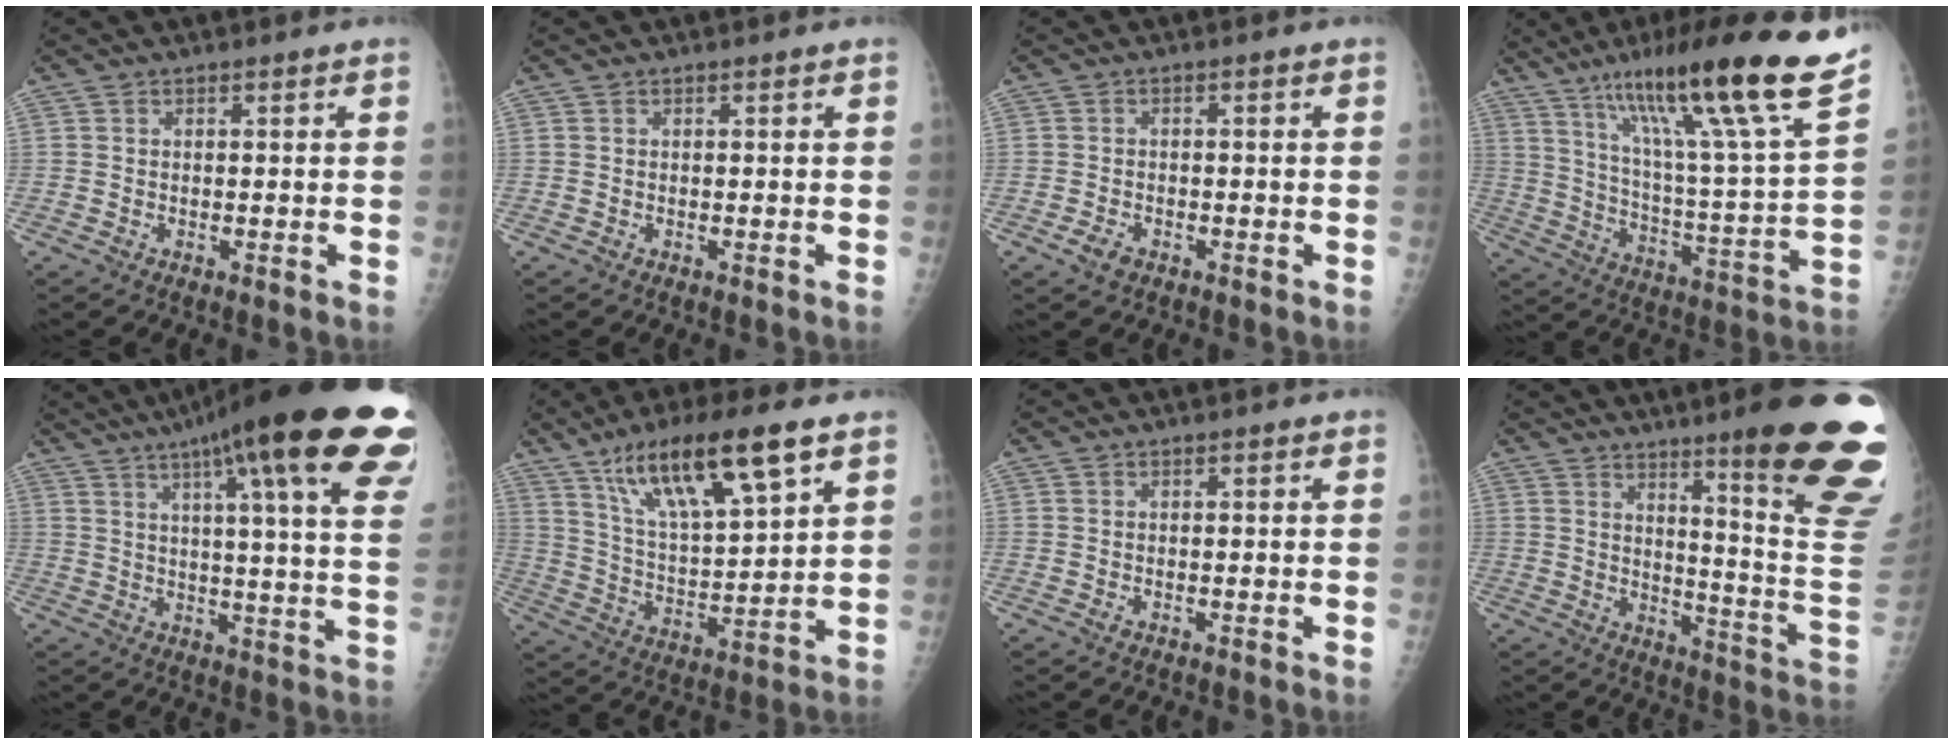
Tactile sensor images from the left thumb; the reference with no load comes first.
{"total": 0.0}
{"total": 2.5, "force": [-1.4, 1.5, 1.4], "torque": [-0.028, 0.005, -0.024]}
{"total": 25.7, "force": [17.3, 1.3, 18.9], "torque": [-0.283, -0.062, 0.277]}
{"total": 29.1, "force": [17.0, 4.6, 23.1], "torque": [-0.264, -0.029, 0.220]}
{"total": 18.4, "force": [10.5, 4.3, 14.4], "torque": [-0.239, -0.035, 0.198]}
{"total": 0.6, "force": [0.1, 0.3, 0.5], "torque": [-0.006, 0.003, 0.003]}
{"total": 23.3, "force": [13.6, 2.5, 18.8], "torque": [-0.198, -0.075, 0.189]}